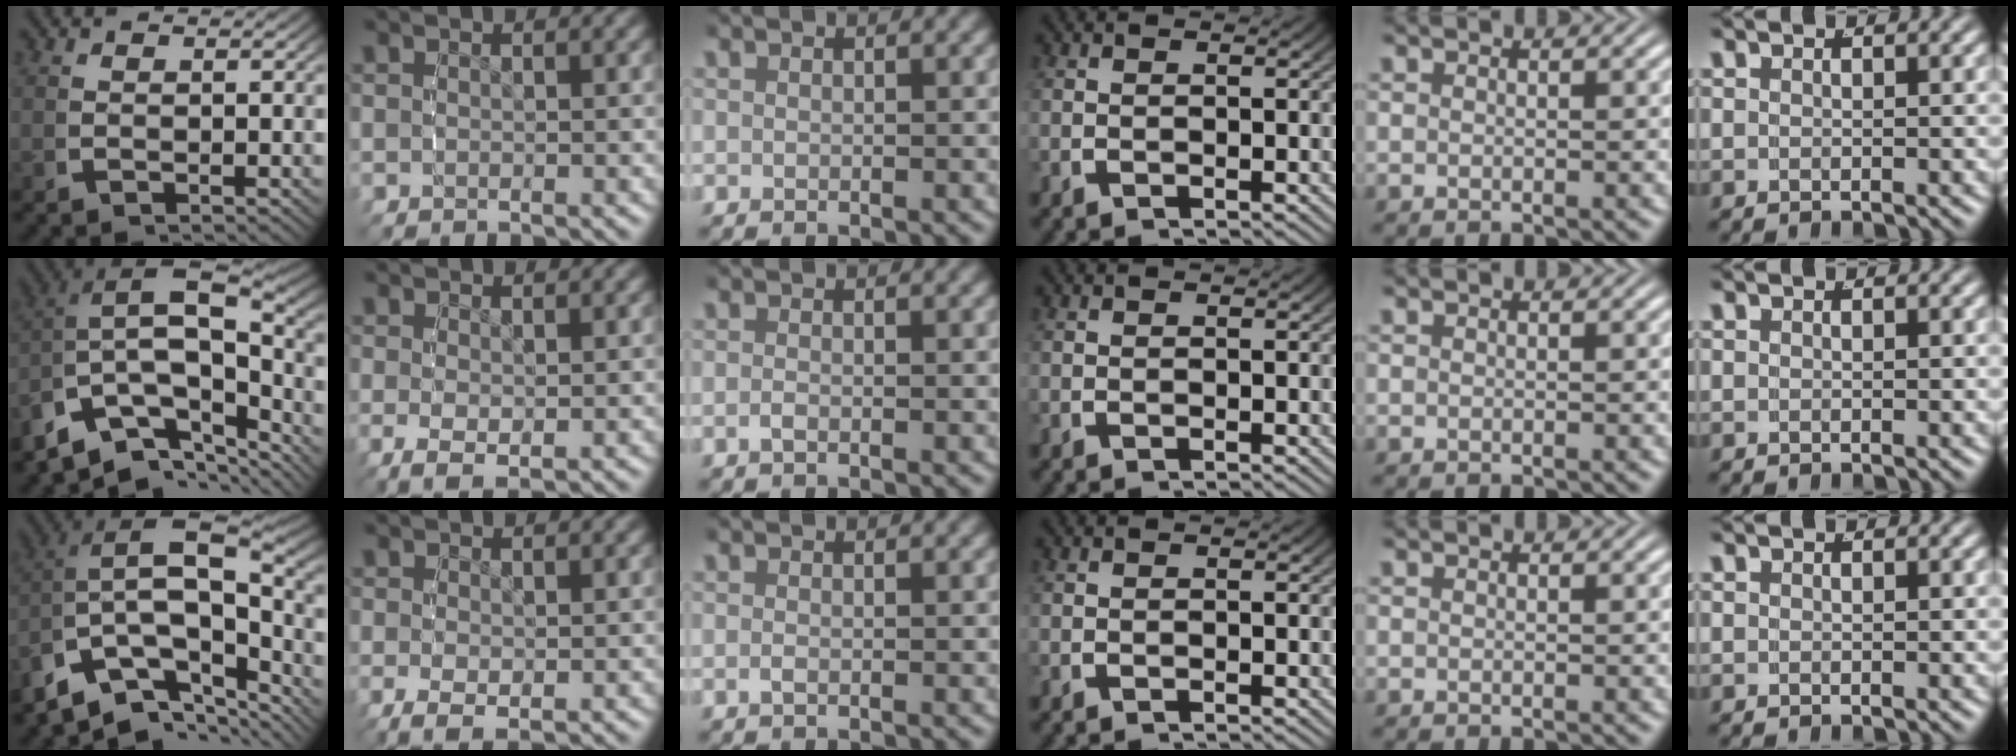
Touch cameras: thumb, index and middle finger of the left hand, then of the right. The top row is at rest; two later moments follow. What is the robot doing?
{"motion": "grasp_and_lifting", "object": "backpack"}